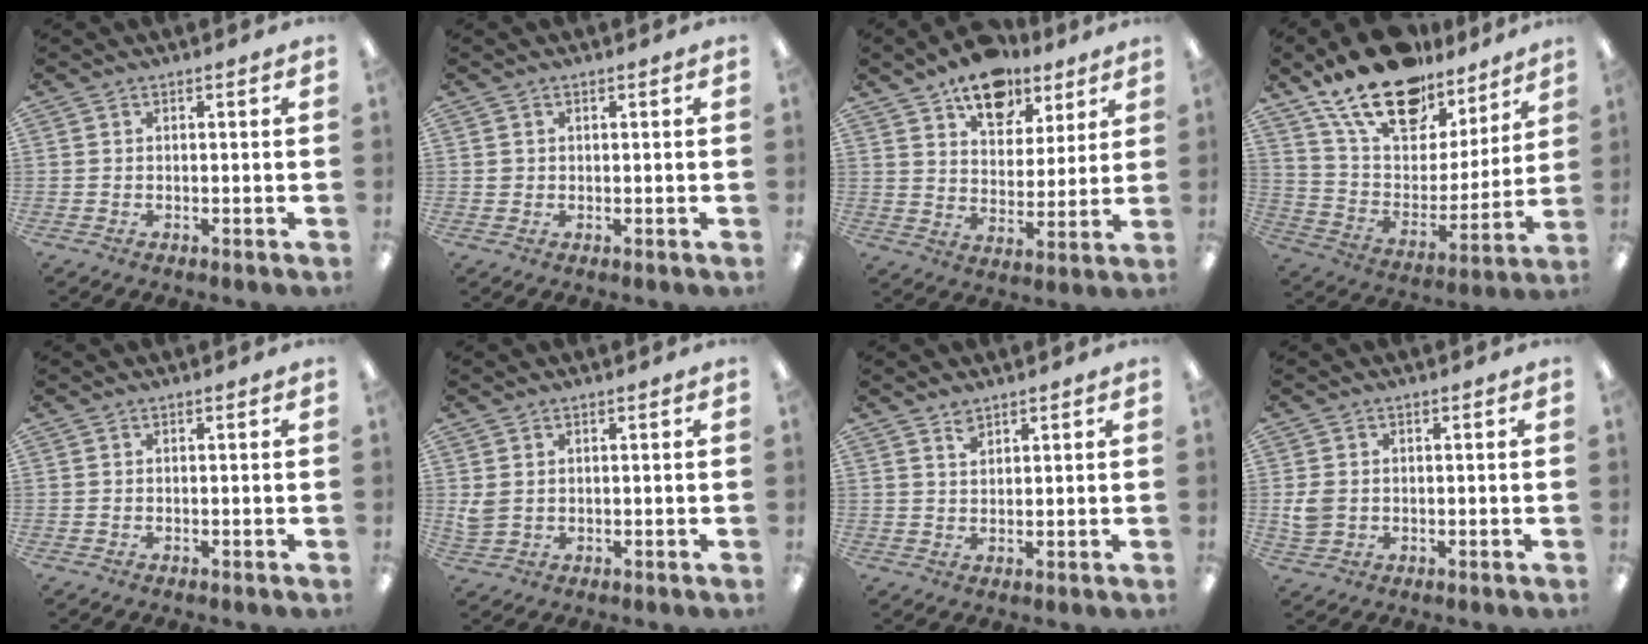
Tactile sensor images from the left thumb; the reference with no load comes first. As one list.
[{"total": 0.9, "force": [0.2, 0.9, 0.1], "torque": [-0.004, 0.004, 0.004]}, {"total": 13.6, "force": [9.8, 7.6, 5.5], "torque": [-0.071, -0.057, 0.175]}, {"total": 21.2, "force": [15.5, 10.3, 10.1], "torque": [-0.182, -0.096, 0.280]}, {"total": 0.0}, {"total": 2.8, "force": [0.9, 2.1, 1.6], "torque": [-0.025, 0.000, 0.016]}, {"total": 2.0, "force": [1.8, 0.9, 0.4], "torque": [-0.001, -0.007, 0.033]}, {"total": 3.8, "force": [0.1, 3.2, 2.0], "torque": [-0.028, 0.005, 0.004]}]